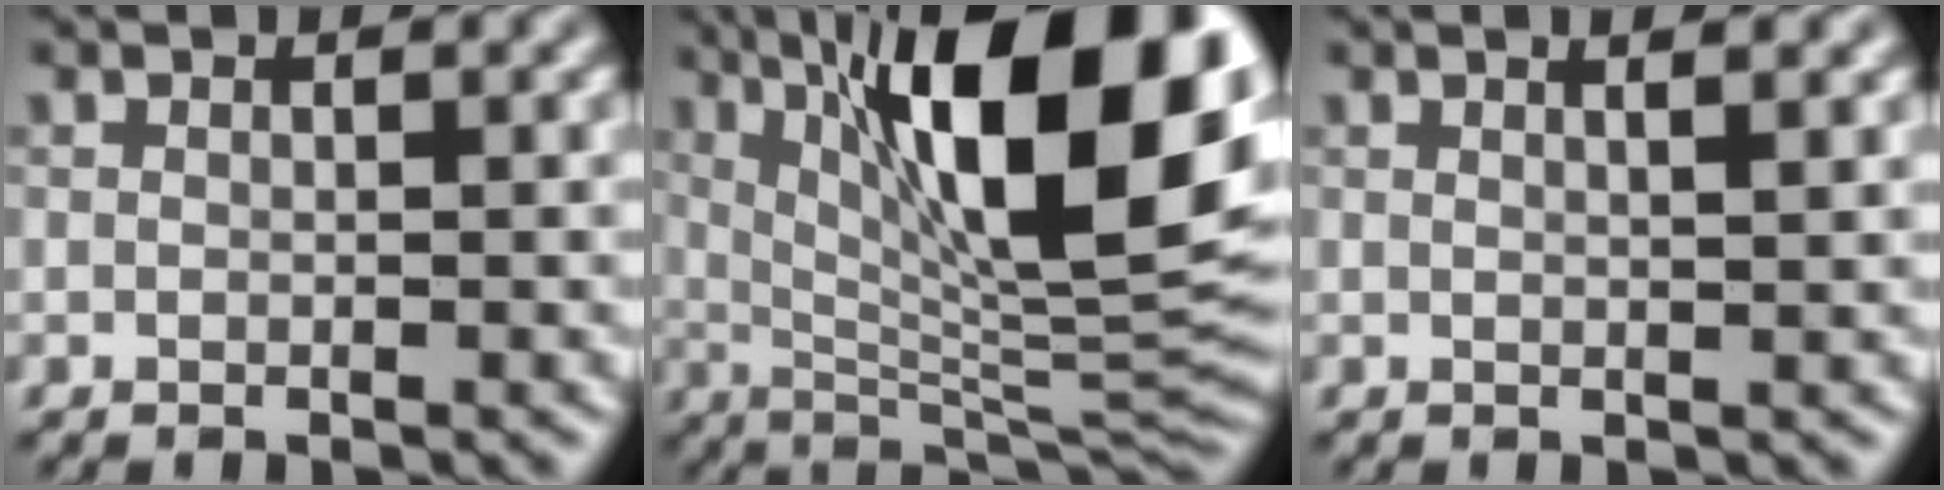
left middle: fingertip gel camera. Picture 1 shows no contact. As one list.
[{"total": 17.4, "force": [6.1, 5.2, 15.4], "torque": [-0.224, 0.009, 0.107]}, {"total": 3.0, "force": [1.6, 1.2, 2.2], "torque": [-0.007, 0.010, -0.009]}]